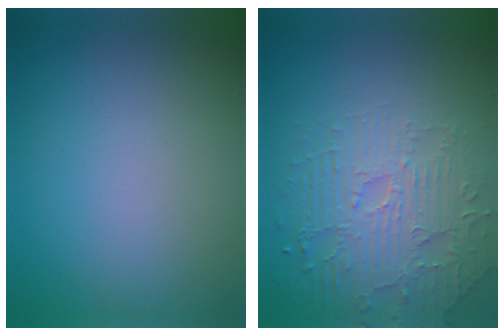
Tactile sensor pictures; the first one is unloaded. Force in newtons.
{"total": 4.7, "press": 4.0, "slide": 2.5}